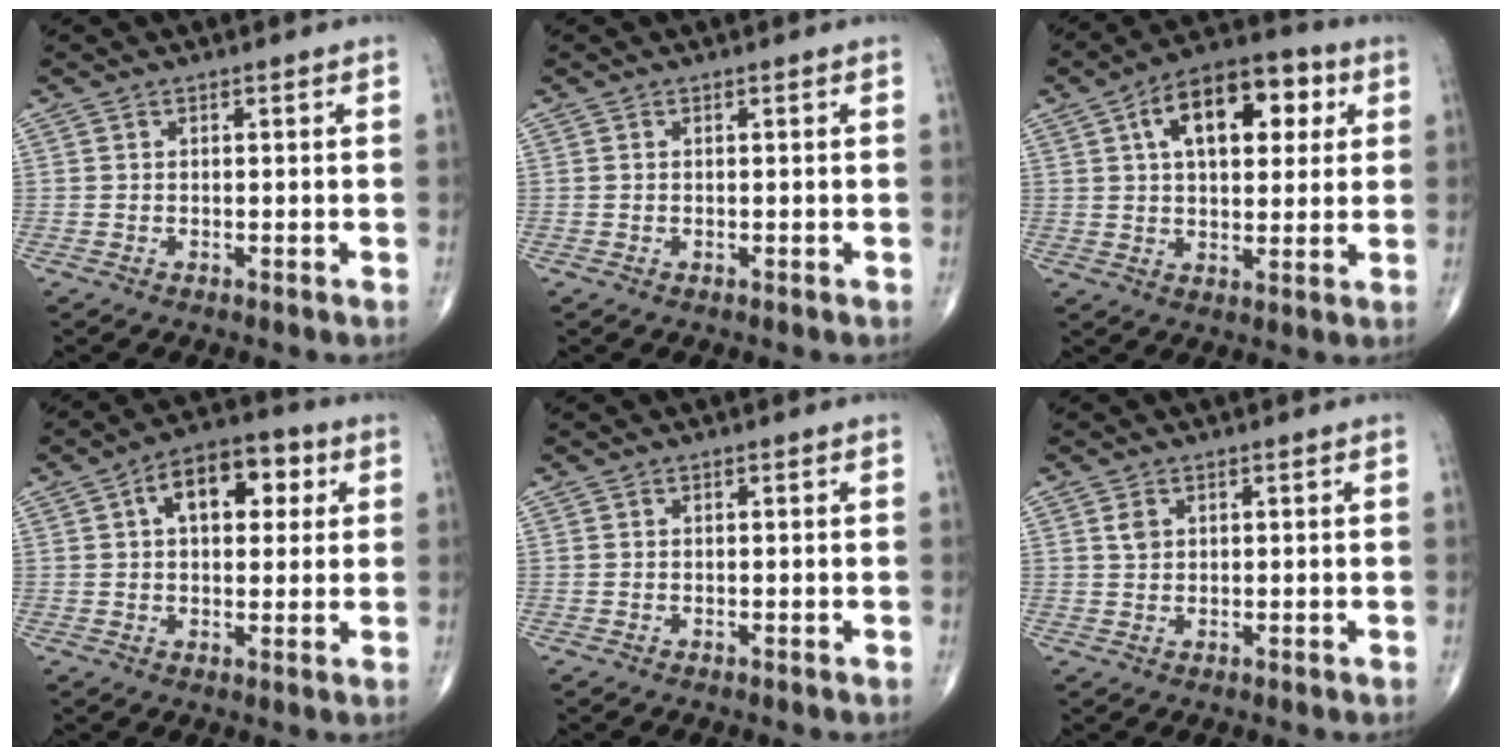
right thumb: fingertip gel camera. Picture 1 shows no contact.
{"total": 0.0}
{"total": 16.3, "force": [5.2, 8.8, 12.7], "torque": [-0.162, 0.013, 0.075]}
{"total": 11.8, "force": [3.4, 6.7, 9.0], "torque": [-0.107, 0.018, 0.045]}
{"total": 0.0}
{"total": 1.8, "force": [0.7, 1.3, 1.0], "torque": [-0.015, -0.002, 0.015]}